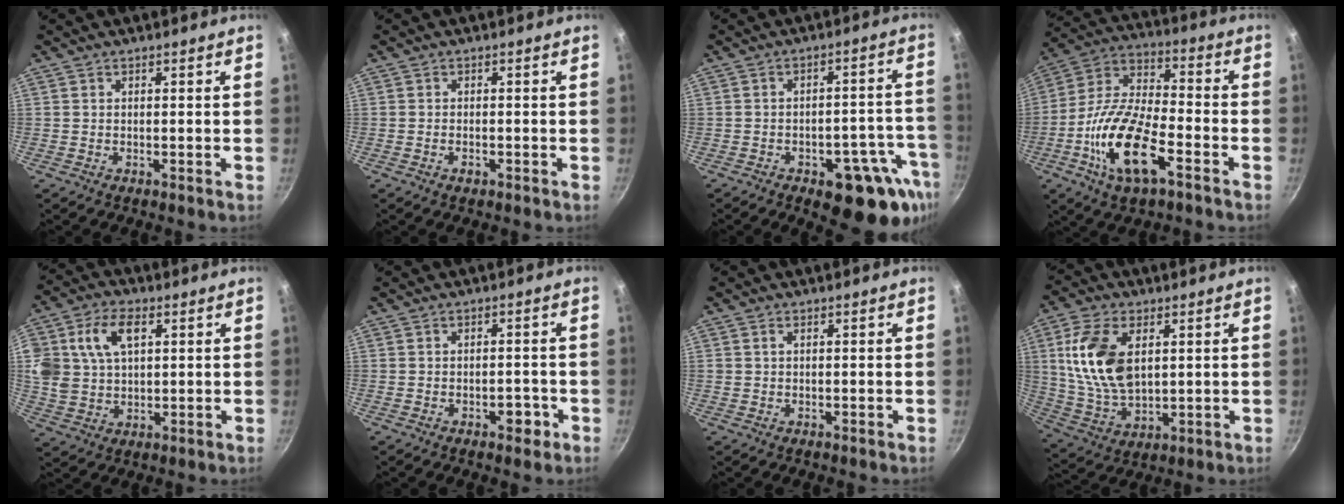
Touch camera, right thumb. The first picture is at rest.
{"total": 1.2, "force": [-0.7, 0.6, 0.8], "torque": [-0.019, 0.003, -0.013]}
{"total": 16.0, "force": [-7.9, 7.1, 12.0], "torque": [-0.086, 0.036, -0.098]}
{"total": 18.0, "force": [-7.3, 7.5, 14.7], "torque": [-0.279, 0.034, -0.149]}
{"total": 14.9, "force": [4.6, 10.0, 10.0], "torque": [-0.206, 0.011, 0.086]}
{"total": 3.3, "force": [-1.6, 1.9, 2.2], "torque": [-0.012, 0.016, -0.018]}
{"total": 0.8, "force": [0.3, 0.6, 0.5], "torque": [-0.007, 0.005, 0.005]}
{"total": 15.0, "force": [3.6, 8.7, 11.7], "torque": [-0.211, -0.015, 0.079]}